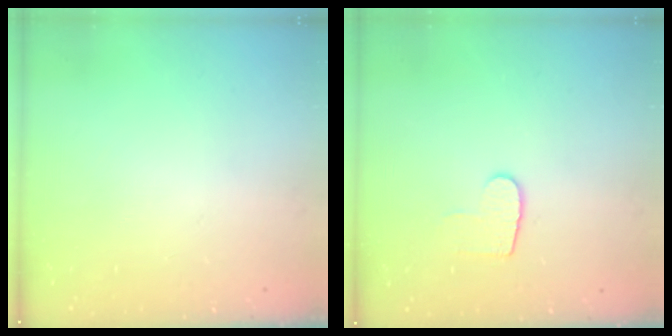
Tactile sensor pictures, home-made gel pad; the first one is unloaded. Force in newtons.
{"total": 6.3, "press": 6.3, "slide": 0.4}